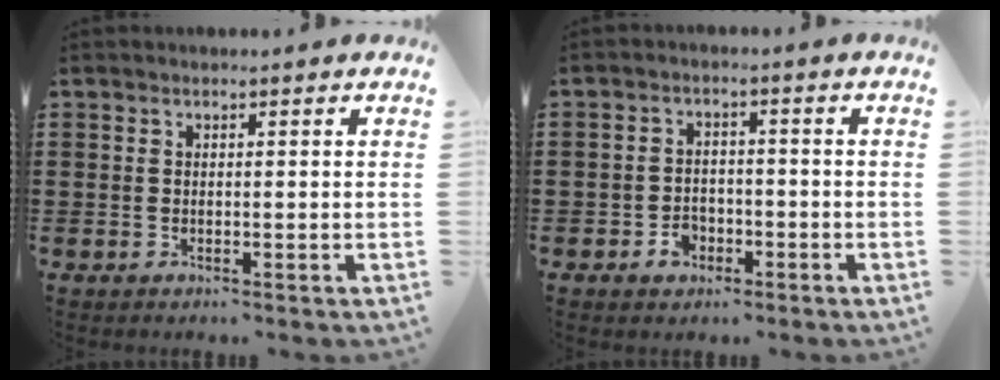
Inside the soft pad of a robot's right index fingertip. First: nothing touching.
{"total": 3.2, "force": [-1.8, 2.2, 1.4], "torque": [-0.029, 0.003, -0.035]}